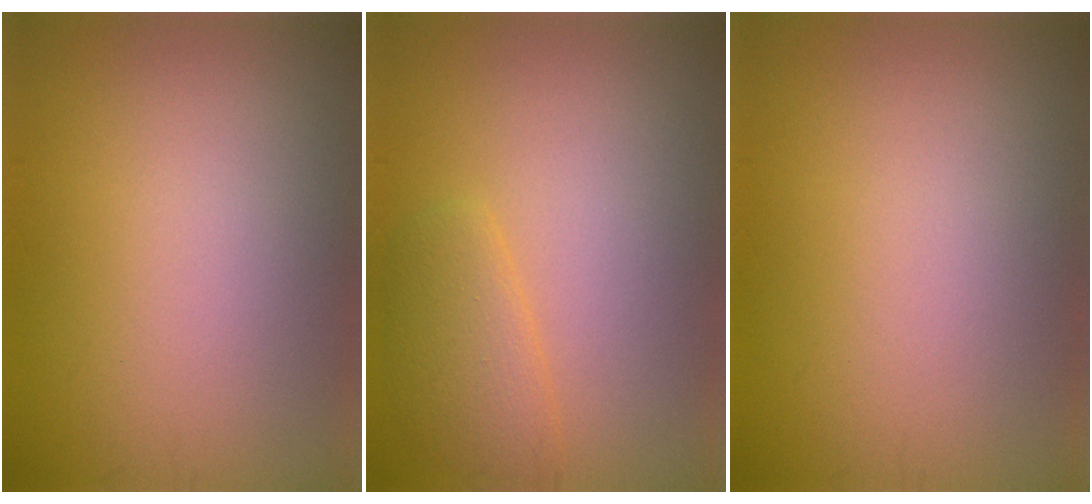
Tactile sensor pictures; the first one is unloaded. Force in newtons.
{"total": 2.4, "press": 2.4, "slide": 0.2}
{"total": 0.0}